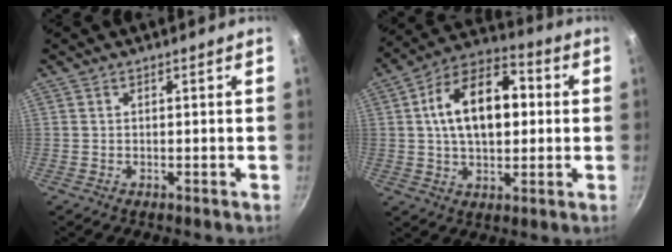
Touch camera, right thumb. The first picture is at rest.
{"total": 16.8, "force": [2.1, 10.1, 13.3], "torque": [-0.185, 0.024, 0.020]}